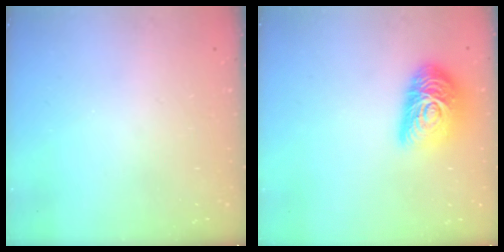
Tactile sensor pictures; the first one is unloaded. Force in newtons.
{"total": 15.9, "press": 15.9, "slide": 0.8}